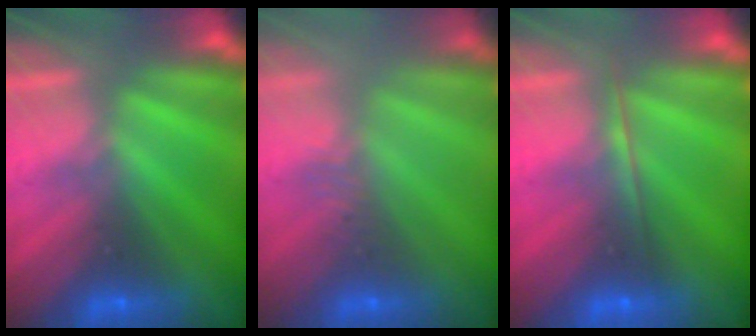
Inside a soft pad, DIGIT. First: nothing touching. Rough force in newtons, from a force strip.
{"total": 2.9}
{"total": 1.7}